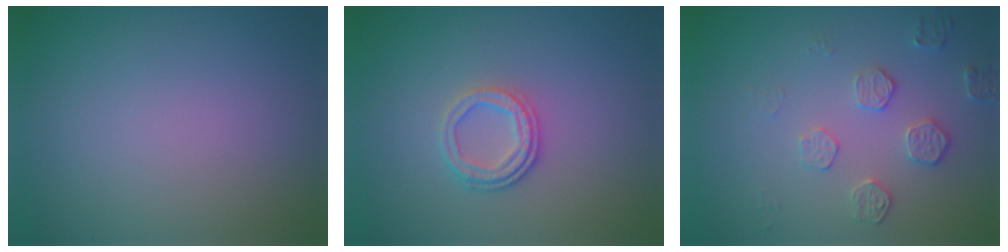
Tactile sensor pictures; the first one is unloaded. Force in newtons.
{"total": 2.6, "press": 2.3, "slide": 1.3}
{"total": 2.1, "press": 1.5, "slide": 1.4}